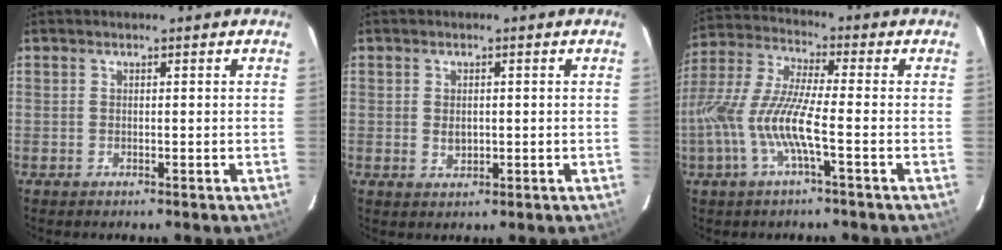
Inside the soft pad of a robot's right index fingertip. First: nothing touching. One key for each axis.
{"total": 2.3, "fx": -0.1, "fy": 1.7, "fz": 1.5, "tx": -0.025, "ty": -0.001, "tz": 0.001}
{"total": 12.7, "fx": -3.9, "fy": 1.5, "fz": 12.0, "tx": -0.252, "ty": -0.006, "tz": -0.079}